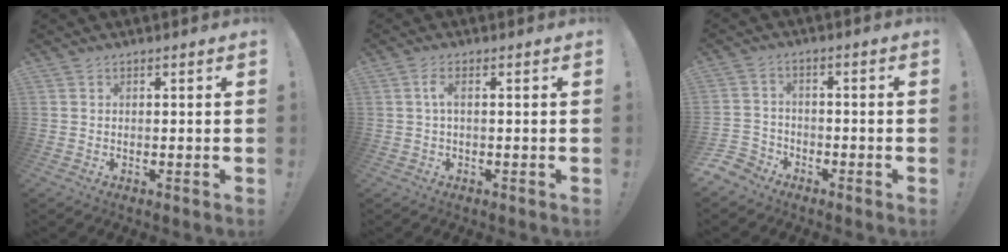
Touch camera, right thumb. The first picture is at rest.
{"total": 2.8, "force": [0.2, 0.5, 2.8], "torque": [-0.069, 0.001, 0.001]}
{"total": 4.9, "force": [-3.8, 3.1, 0.8], "torque": [-0.024, 0.018, -0.075]}